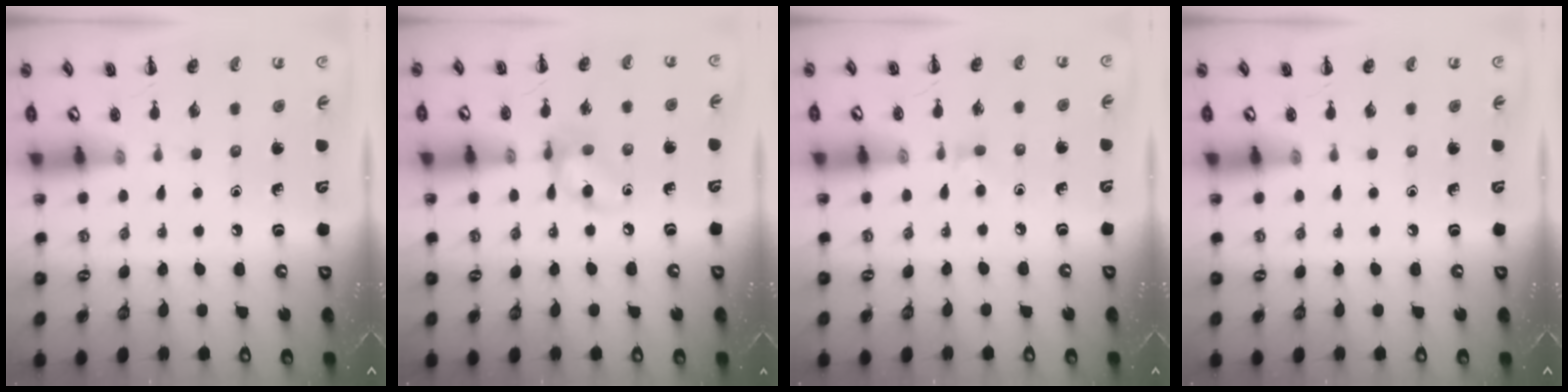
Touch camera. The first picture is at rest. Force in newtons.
{"total": 9.1, "press": 9.0, "slide": 1.3}
{"total": 3.6, "press": 3.3, "slide": 1.5}
{"total": 0.0}